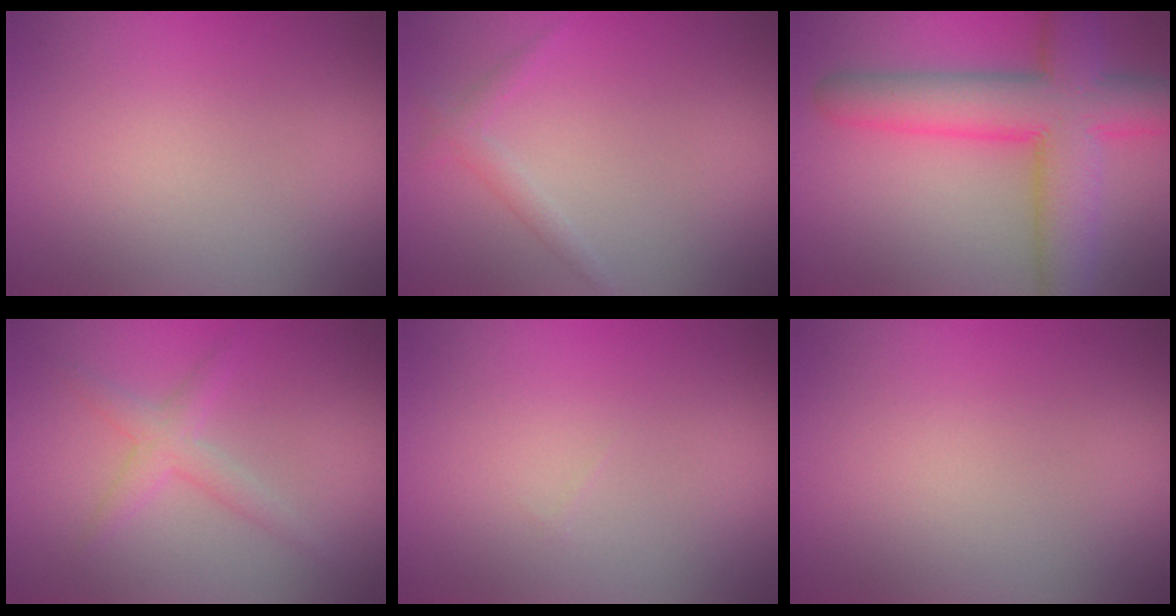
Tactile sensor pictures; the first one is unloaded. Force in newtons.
{"total": 1.3, "press": 1.3, "slide": 0.1}
{"total": 9.8, "press": 9.8, "slide": 0.3}
{"total": 2.1, "press": 2.1, "slide": 0.1}
{"total": 0.0}
{"total": 0.0}